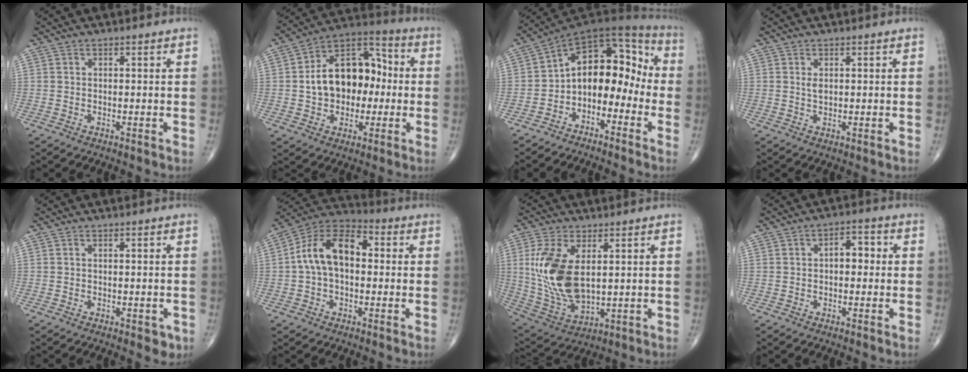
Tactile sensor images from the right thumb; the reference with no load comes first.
{"total": 17.1, "force": [-0.1, 11.6, 12.6], "torque": [-0.162, 0.040, -0.006]}
{"total": 13.5, "force": [-3.5, 9.0, 9.5], "torque": [-0.099, 0.089, -0.071]}
{"total": 0.7, "force": [0.2, 0.3, 0.6], "torque": [-0.013, -0.002, 0.004]}
{"total": 2.3, "force": [-0.8, 1.2, 1.8], "torque": [-0.011, 0.000, -0.006]}
{"total": 13.2, "force": [0.9, 8.1, 10.3], "torque": [-0.176, 0.039, 0.002]}
{"total": 15.3, "force": [2.6, 8.2, 12.7], "torque": [-0.257, -0.017, 0.066]}
{"total": 4.6, "force": [0.2, 2.7, 3.7], "torque": [-0.037, 0.016, -0.006]}